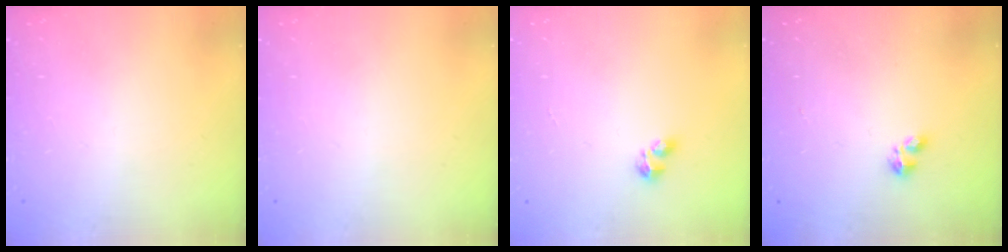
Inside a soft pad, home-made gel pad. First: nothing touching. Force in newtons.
{"total": 0.0}
{"total": 2.1, "press": 2.0, "slide": 0.8}
{"total": 2.2, "press": 2.2, "slide": 0.4}